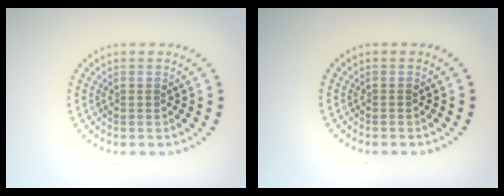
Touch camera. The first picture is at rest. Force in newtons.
{"total": 0.0}